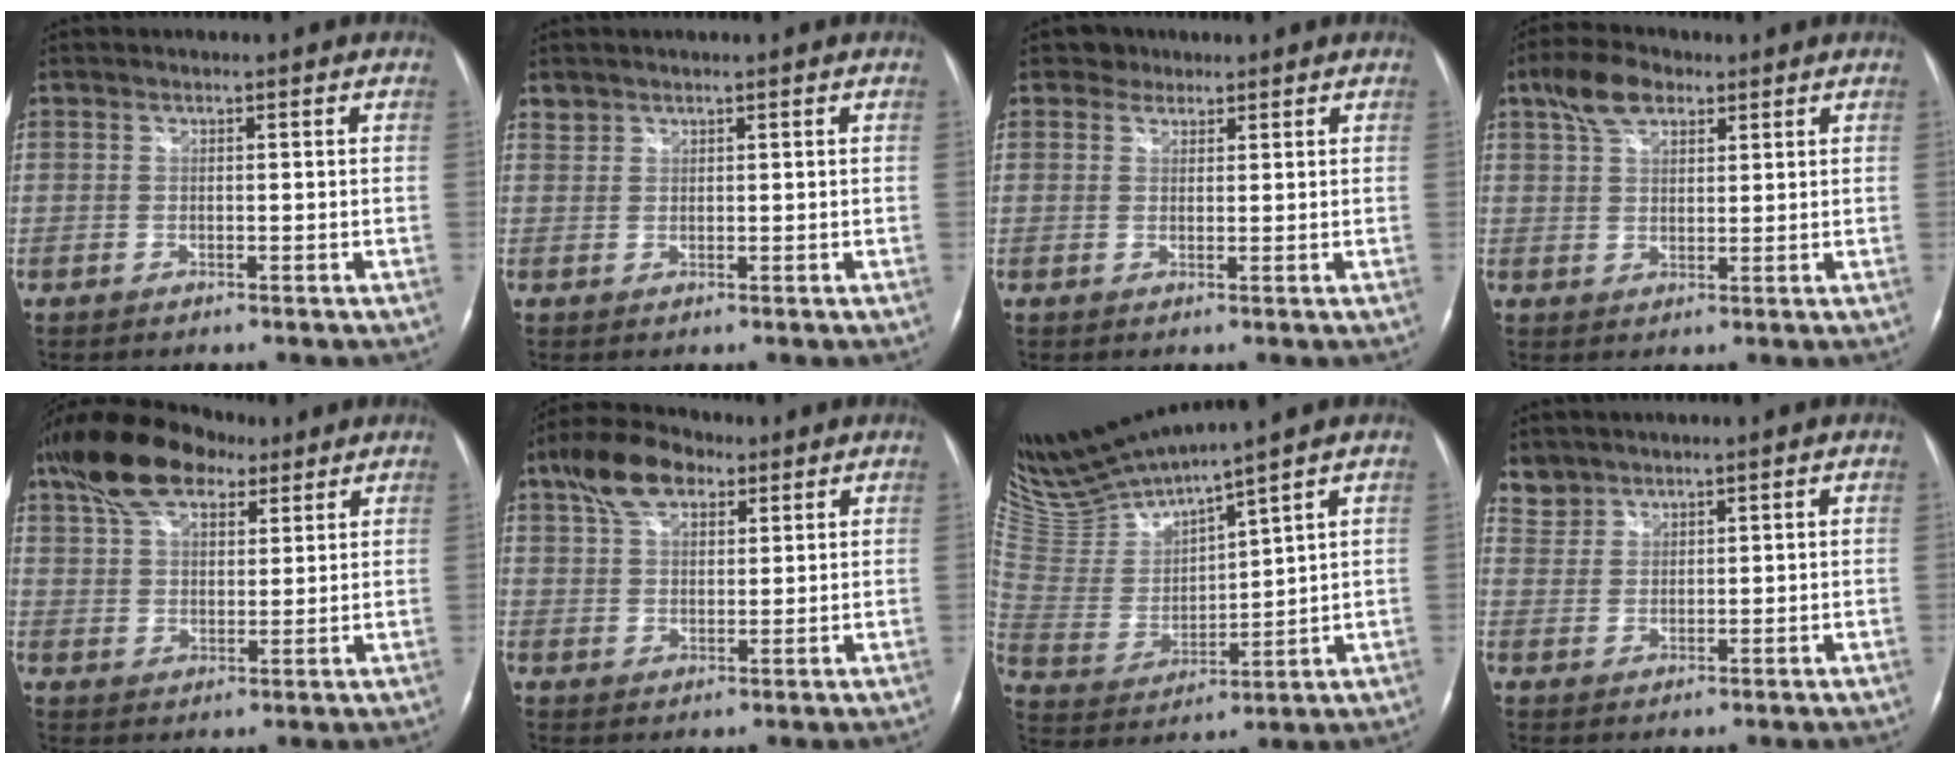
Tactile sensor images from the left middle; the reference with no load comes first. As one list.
[{"total": 1.2, "force": [1.0, 0.6, -0.2], "torque": [0.008, 0.006, 0.018]}, {"total": 2.3, "force": [1.6, 1.6, -0.1], "torque": [0.001, 0.006, 0.021]}, {"total": 6.5, "force": [3.9, 3.5, 3.9], "torque": [-0.082, 0.022, 0.076]}, {"total": 13.4, "force": [8.9, 6.5, 7.7], "torque": [-0.155, 0.041, 0.162]}, {"total": 8.8, "force": [5.2, 4.7, 5.4], "torque": [-0.112, 0.027, 0.095]}, {"total": 14.1, "force": [13.2, -0.6, 4.9], "torque": [-0.115, -0.013, 0.277]}, {"total": 3.3, "force": [2.9, 1.6, -0.5], "torque": [0.017, 0.008, 0.058]}]